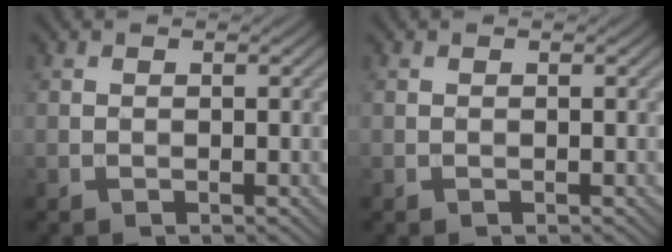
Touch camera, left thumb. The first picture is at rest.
{"total": 0.0}